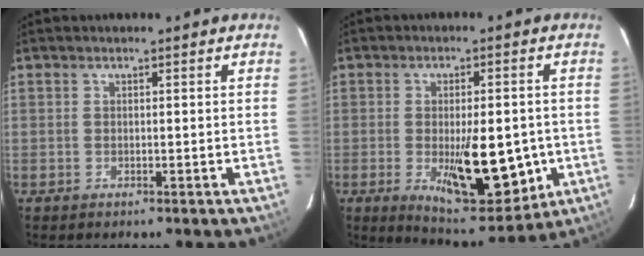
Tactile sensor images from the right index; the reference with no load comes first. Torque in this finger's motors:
{"motor_torque": [0.45, -0.12, 0.55, 0.16]}